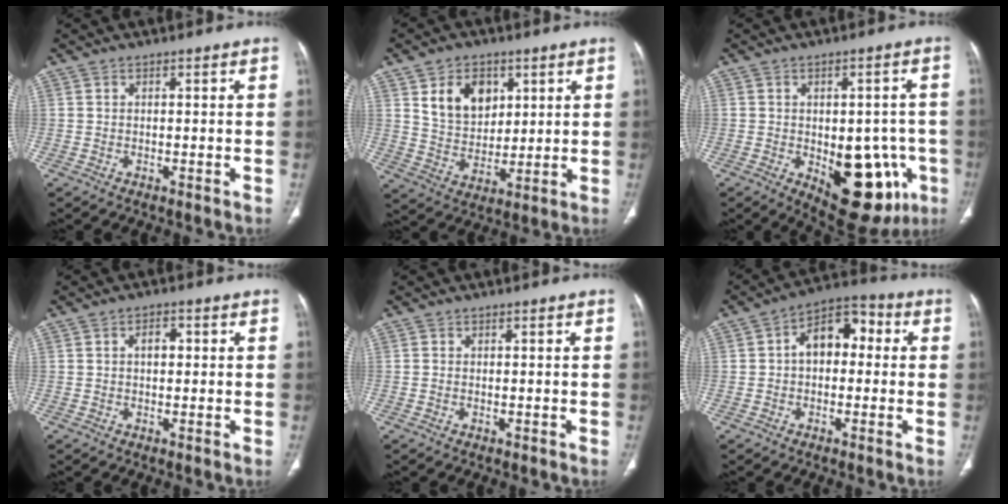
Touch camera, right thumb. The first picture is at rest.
{"total": 11.1, "force": [4.5, 7.9, 6.4], "torque": [-0.072, -0.026, 0.089]}
{"total": 17.7, "force": [-5.2, 9.4, 14.1], "torque": [-0.147, 0.008, -0.044]}
{"total": 2.7, "force": [0.4, 1.7, 2.0], "torque": [-0.027, 0.009, 0.003]}
{"total": 0.0}
{"total": 9.8, "force": [0.9, 6.4, 7.3], "torque": [-0.084, 0.035, 0.001]}